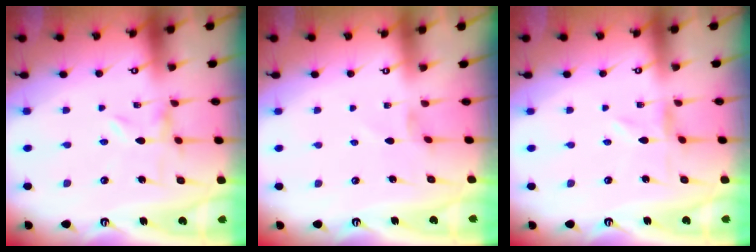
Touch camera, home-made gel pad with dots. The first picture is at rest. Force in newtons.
{"total": 1.8, "press": 1.7, "slide": 0.3}
{"total": 0.7, "press": 0.7, "slide": 0.1}